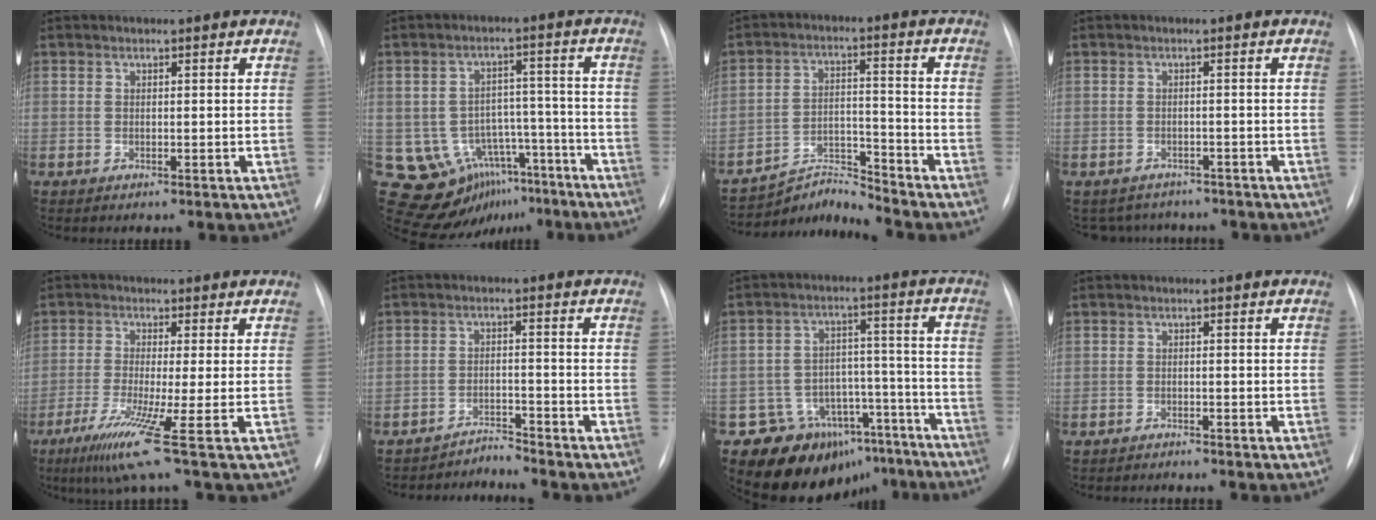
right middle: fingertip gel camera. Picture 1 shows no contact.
{"total": 12.3, "force": [-6.3, 9.5, 4.6], "torque": [-0.063, 0.049, -0.079]}
{"total": 6.5, "force": [-6.2, -1.1, -1.7], "torque": [0.019, 0.019, -0.106]}
{"total": 5.6, "force": [-5.0, 2.5, 0.0], "torque": [0.004, 0.011, -0.059]}
{"total": 8.0, "force": [-3.9, -1.5, 6.8], "torque": [-0.127, -0.031, -0.075]}
{"total": 3.2, "force": [-2.8, -0.8, -1.3], "torque": [0.029, -0.007, -0.045]}
{"total": 14.1, "force": [-10.3, 9.4, 1.9], "torque": [-0.007, 0.077, -0.132]}
{"total": 1.0, "force": [-1.0, 0.0, -0.2], "torque": [0.002, -0.004, -0.018]}